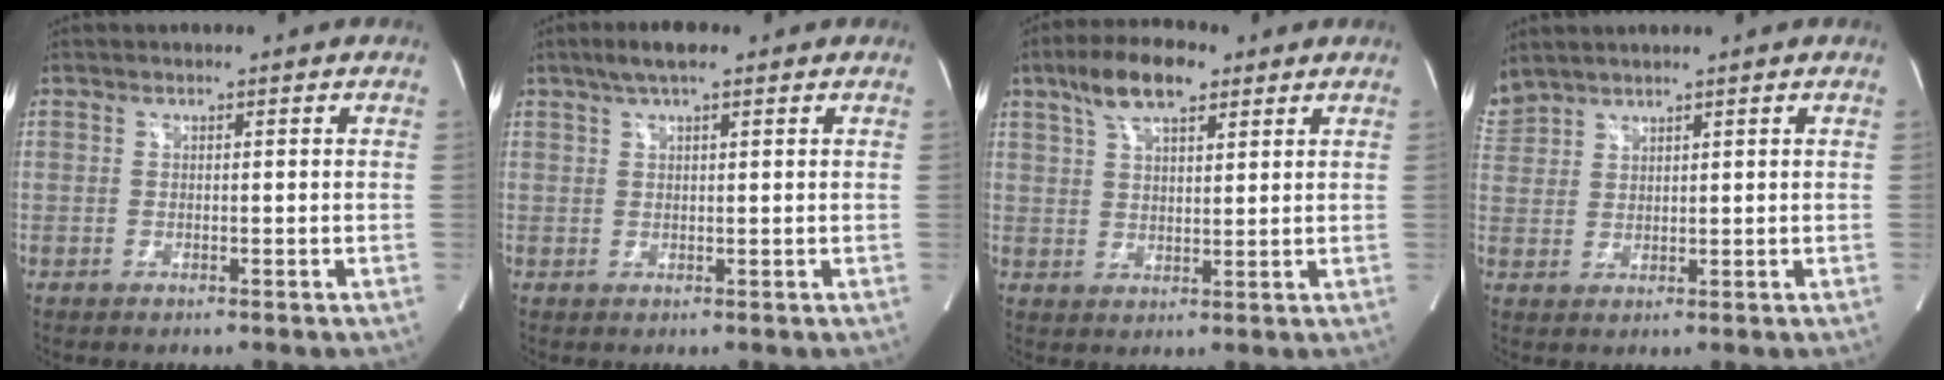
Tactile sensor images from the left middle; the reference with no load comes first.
{"total": 4.3, "force": [2.9, 0.8, 3.1], "torque": [-0.063, 0.017, 0.049]}
{"total": 8.6, "force": [5.4, 3.2, 5.9], "torque": [-0.112, 0.019, 0.096]}
{"total": 4.2, "force": [4.1, 0.8, 0.7], "torque": [-0.029, 0.024, 0.090]}